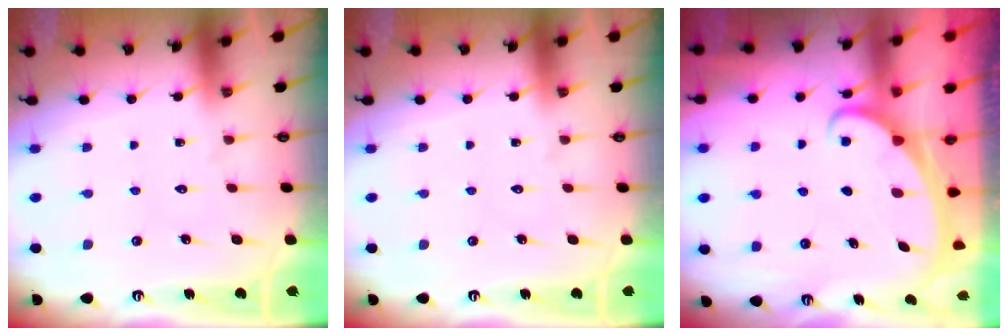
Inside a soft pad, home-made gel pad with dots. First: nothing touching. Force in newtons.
{"total": 0.0}
{"total": 2.5, "press": 2.4, "slide": 0.3}